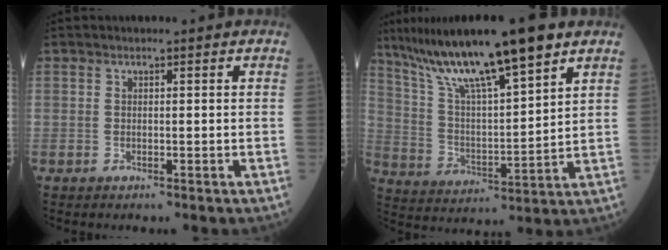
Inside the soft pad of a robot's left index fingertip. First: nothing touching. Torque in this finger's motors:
{"motor_torque": [0.30, -0.32, 0.33, 0.10]}